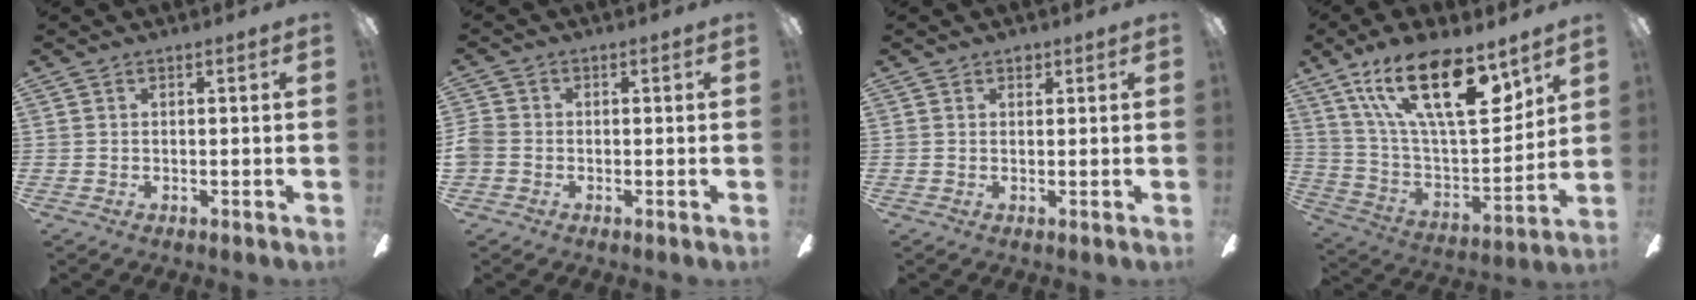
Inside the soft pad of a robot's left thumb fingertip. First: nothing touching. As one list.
[{"total": 3.1, "force": [-1.1, 2.5, 1.5], "torque": [-0.030, 0.009, -0.021]}, {"total": 1.5, "force": [1.0, 1.0, 0.6], "torque": [-0.004, 0.000, 0.015]}, {"total": 24.2, "force": [14.0, 8.7, 17.7], "torque": [-0.315, -0.080, 0.235]}]